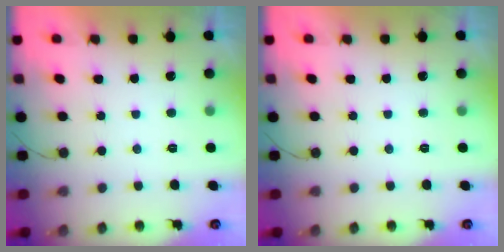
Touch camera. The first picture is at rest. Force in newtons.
{"total": 0.0}